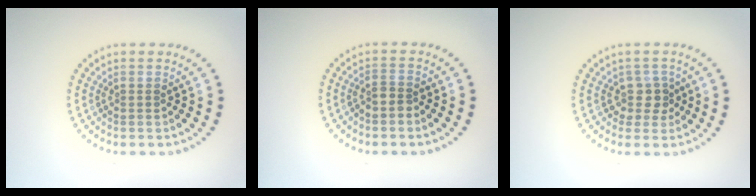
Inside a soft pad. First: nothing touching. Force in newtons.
{"total": 1.6, "press": 1.3, "slide": 0.9}
{"total": 2.2, "press": 1.7, "slide": 1.4}